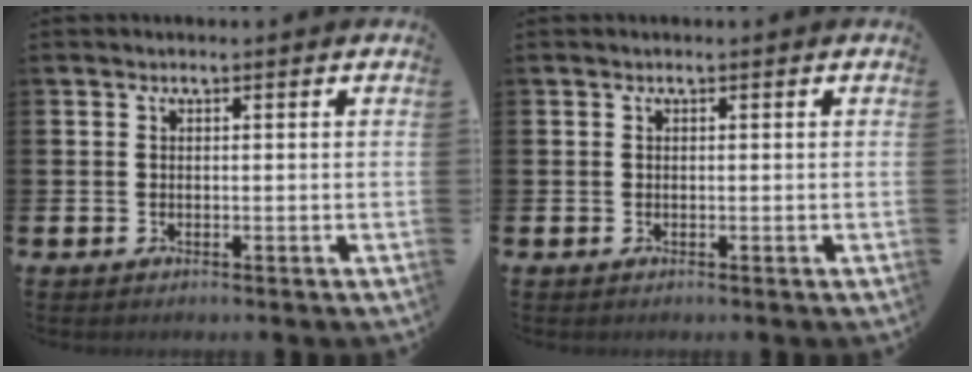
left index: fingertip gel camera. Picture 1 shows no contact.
{"total": 0.0}